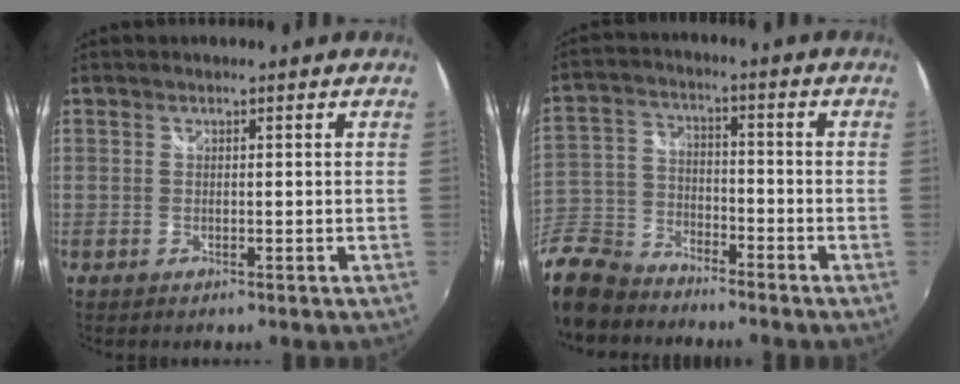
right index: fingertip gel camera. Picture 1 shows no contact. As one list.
[{"total": 13.8, "force": [-10.9, 6.8, 5.1], "torque": [-0.143, -0.001, -0.210]}]